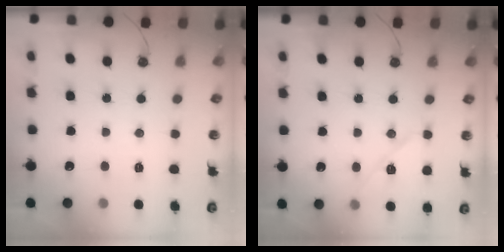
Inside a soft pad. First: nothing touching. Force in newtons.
{"total": 9.5, "press": 9.4, "slide": 1.4}